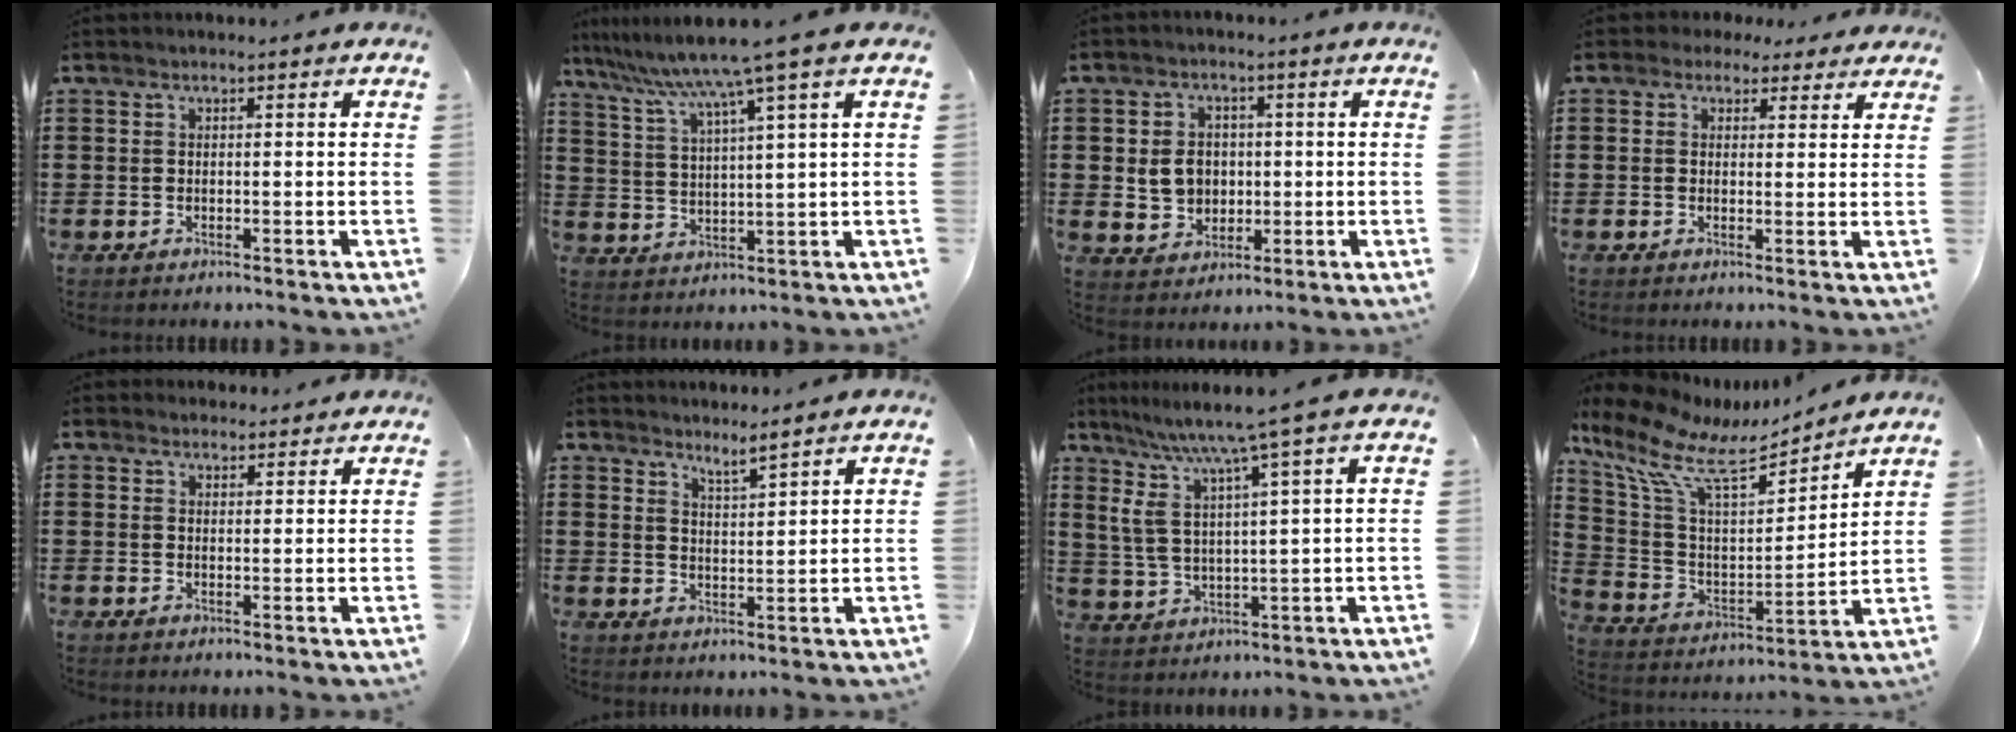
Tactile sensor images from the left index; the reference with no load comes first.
{"total": 7.6, "force": [5.6, -1.4, 5.0], "torque": [-0.117, -0.037, 0.089]}
{"total": 5.4, "force": [0.4, 4.7, 2.7], "torque": [-0.059, 0.011, 0.004]}
{"total": 2.6, "force": [1.8, 1.7, 0.6], "torque": [-0.021, 0.008, 0.034]}
{"total": 2.3, "force": [2.1, 1.0, -0.1], "torque": [0.004, -0.001, 0.038]}
{"total": 3.1, "force": [3.0, -0.5, 0.6], "torque": [-0.019, -0.009, 0.056]}
{"total": 6.8, "force": [4.3, -0.2, 5.3], "torque": [-0.121, -0.030, 0.065]}
{"total": 9.9, "force": [7.6, 3.0, 5.5], "torque": [-0.141, -0.050, 0.128]}